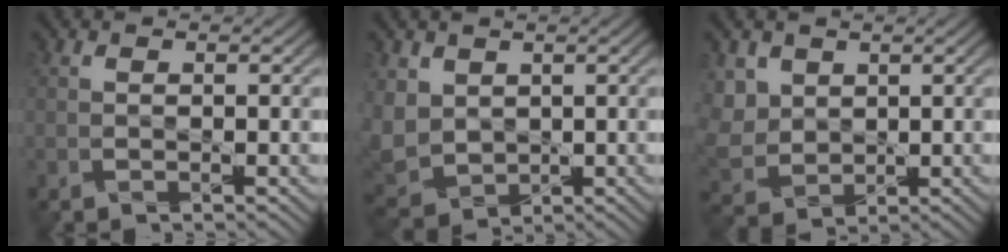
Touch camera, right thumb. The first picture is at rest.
{"total": 5.4, "force": [0.9, 4.5, 3.0], "torque": [-0.104, -0.014, 0.020]}
{"total": 4.1, "force": [1.7, 3.4, 1.3], "torque": [-0.052, -0.010, 0.041]}